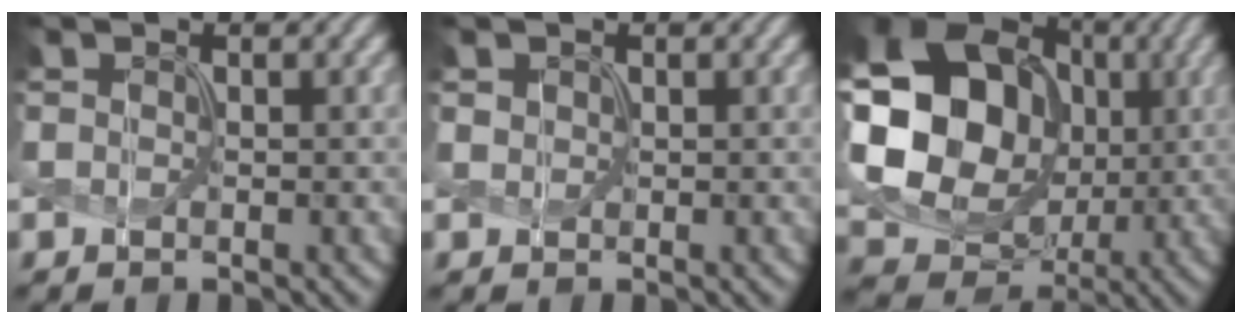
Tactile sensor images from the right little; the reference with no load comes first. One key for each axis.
{"total": 0.5, "fx": 0.3, "fy": 0.4, "fz": 0.1, "tx": -0.003, "ty": -0.001, "tz": 0.008}
{"total": 22.9, "fx": 3.2, "fy": 20.3, "fz": 10.0, "tx": -0.249, "ty": 0.033, "tz": 0.016}